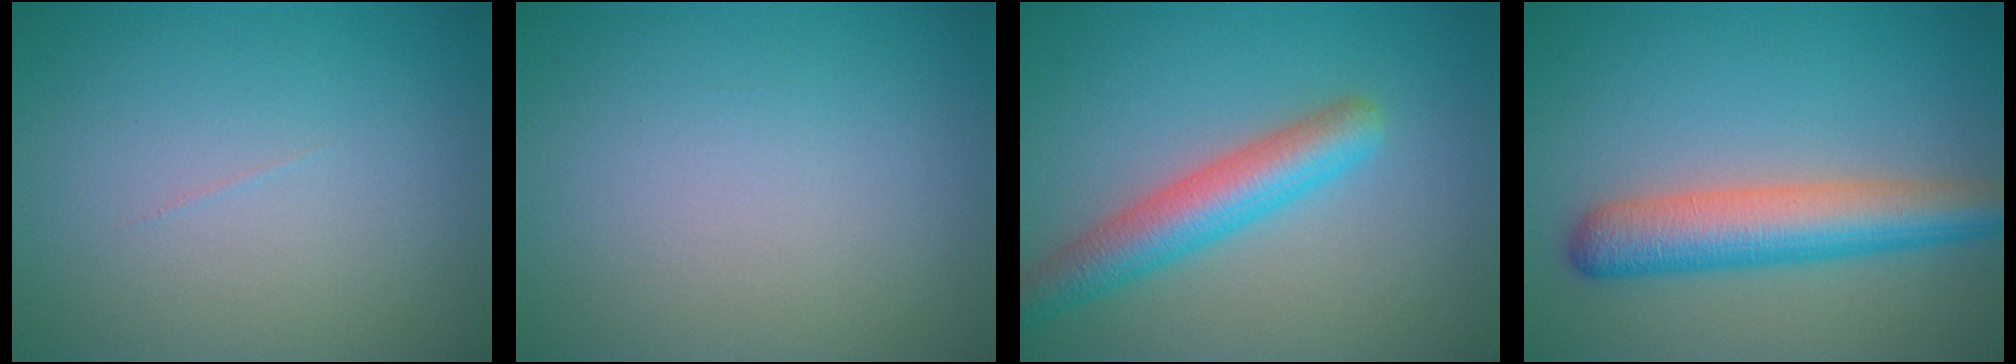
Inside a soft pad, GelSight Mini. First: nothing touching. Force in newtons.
{"total": 0.0}
{"total": 5.0, "press": 5.0, "slide": 0.1}
{"total": 6.3, "press": 6.3, "slide": 0.2}